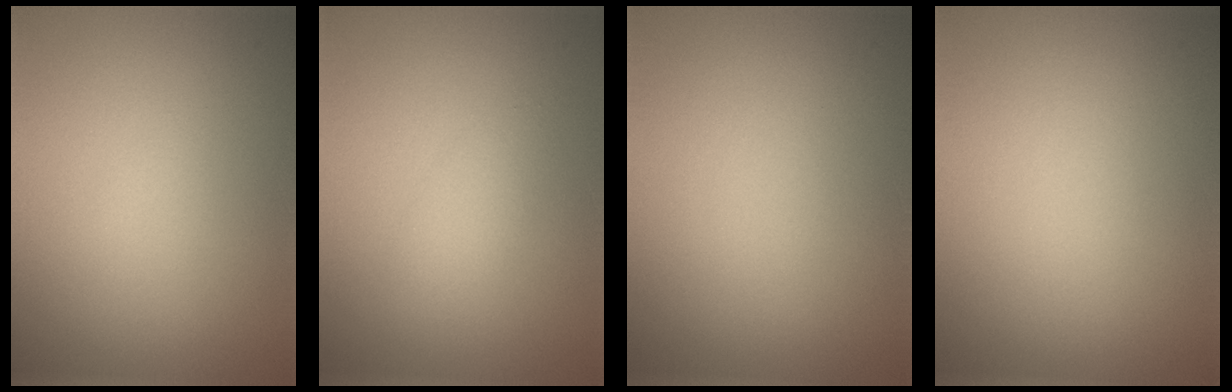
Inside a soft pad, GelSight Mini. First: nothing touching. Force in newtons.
{"total": 1.5, "press": 1.5, "slide": 0.1}
{"total": 0.0}
{"total": 0.0}